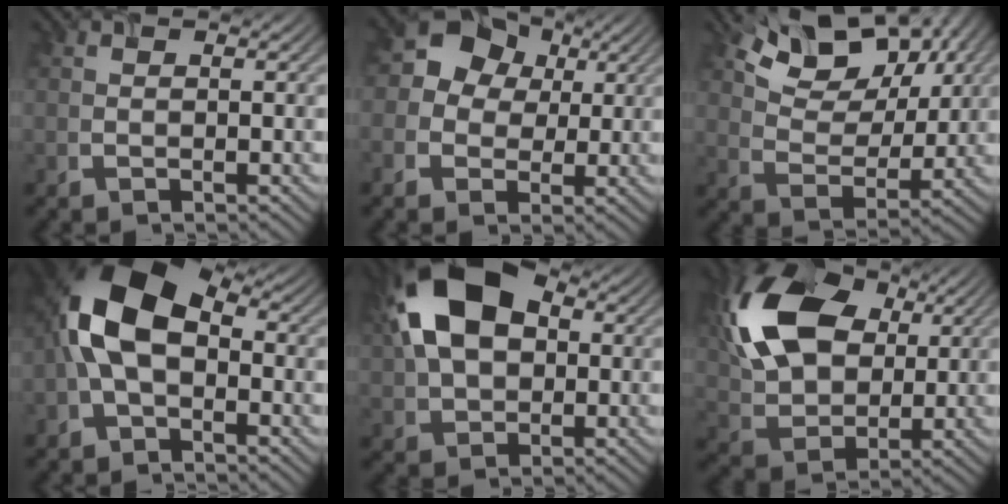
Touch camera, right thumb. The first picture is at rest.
{"total": 8.5, "force": [1.5, 7.6, 3.5], "torque": [-0.081, 0.027, 0.005]}
{"total": 11.2, "force": [6.5, 6.3, 6.6], "torque": [-0.131, 0.002, 0.112]}
{"total": 11.2, "force": [-0.3, 7.0, 8.7], "torque": [-0.193, 0.015, -0.020]}
{"total": 14.0, "force": [3.1, 9.2, 10.1], "torque": [-0.202, 0.024, 0.042]}
{"total": 16.6, "force": [5.0, 11.2, 11.2], "torque": [-0.261, 0.030, 0.082]}